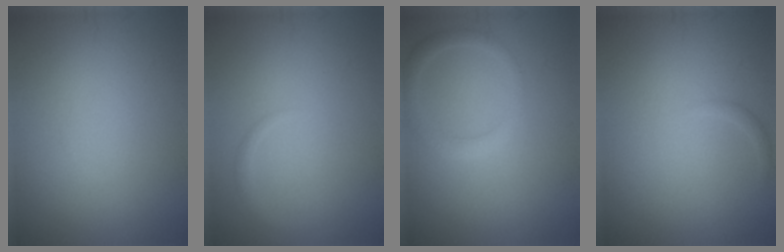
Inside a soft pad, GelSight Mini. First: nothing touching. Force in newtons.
{"total": 0.8, "press": 0.8, "slide": 0.0}
{"total": 1.9, "press": 1.9, "slide": 0.1}
{"total": 0.5, "press": 0.5, "slide": 0.1}